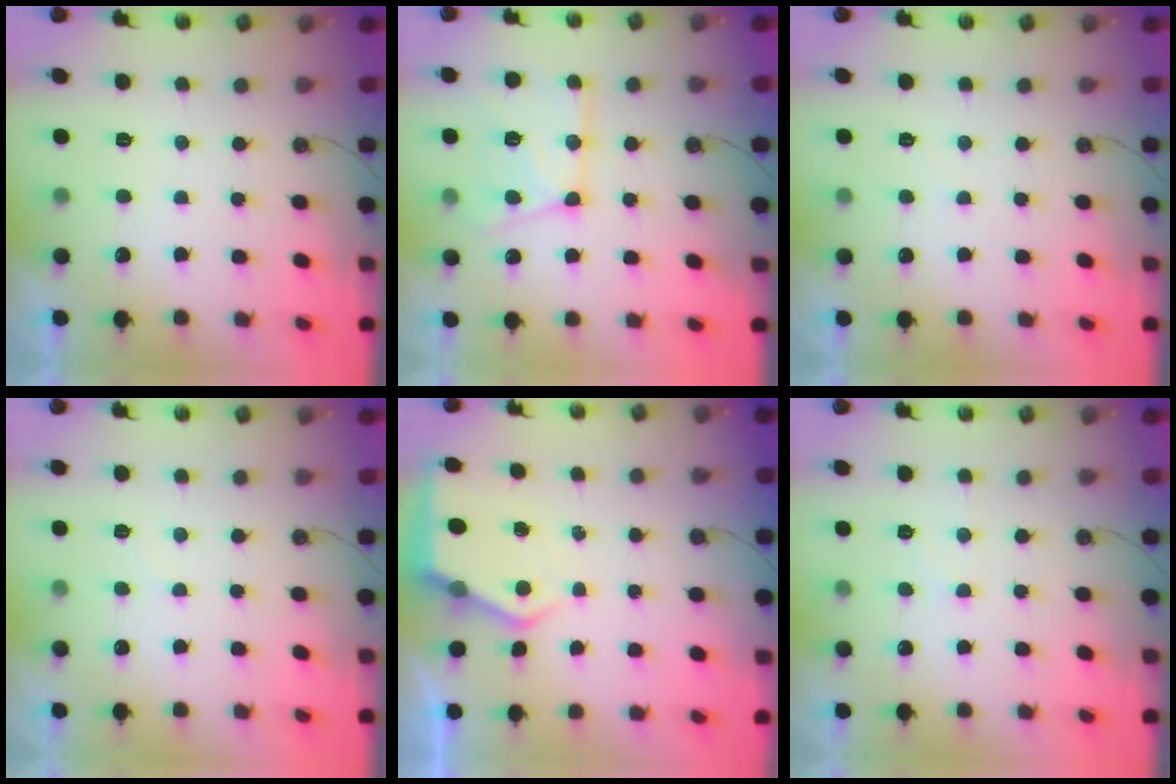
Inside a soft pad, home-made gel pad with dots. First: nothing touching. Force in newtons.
{"total": 16.3, "press": 16.3, "slide": 1.7}
{"total": 2.7, "press": 2.6, "slide": 0.4}
{"total": 2.7, "press": 2.6, "slide": 0.4}
{"total": 5.9, "press": 5.8, "slide": 0.6}
{"total": 5.5, "press": 5.5, "slide": 0.8}